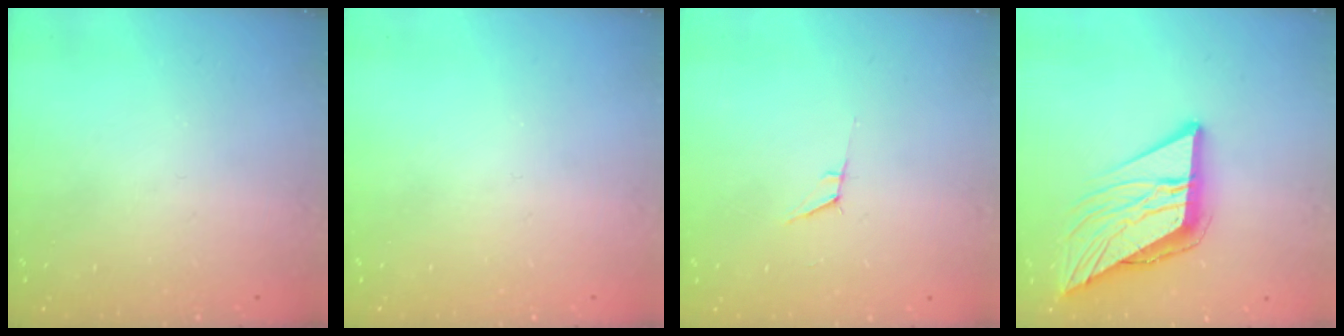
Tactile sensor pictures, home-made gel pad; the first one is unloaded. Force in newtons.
{"total": 0.0}
{"total": 5.2, "press": 4.5, "slide": 2.5}
{"total": 13.7, "press": 13.6, "slide": 1.6}